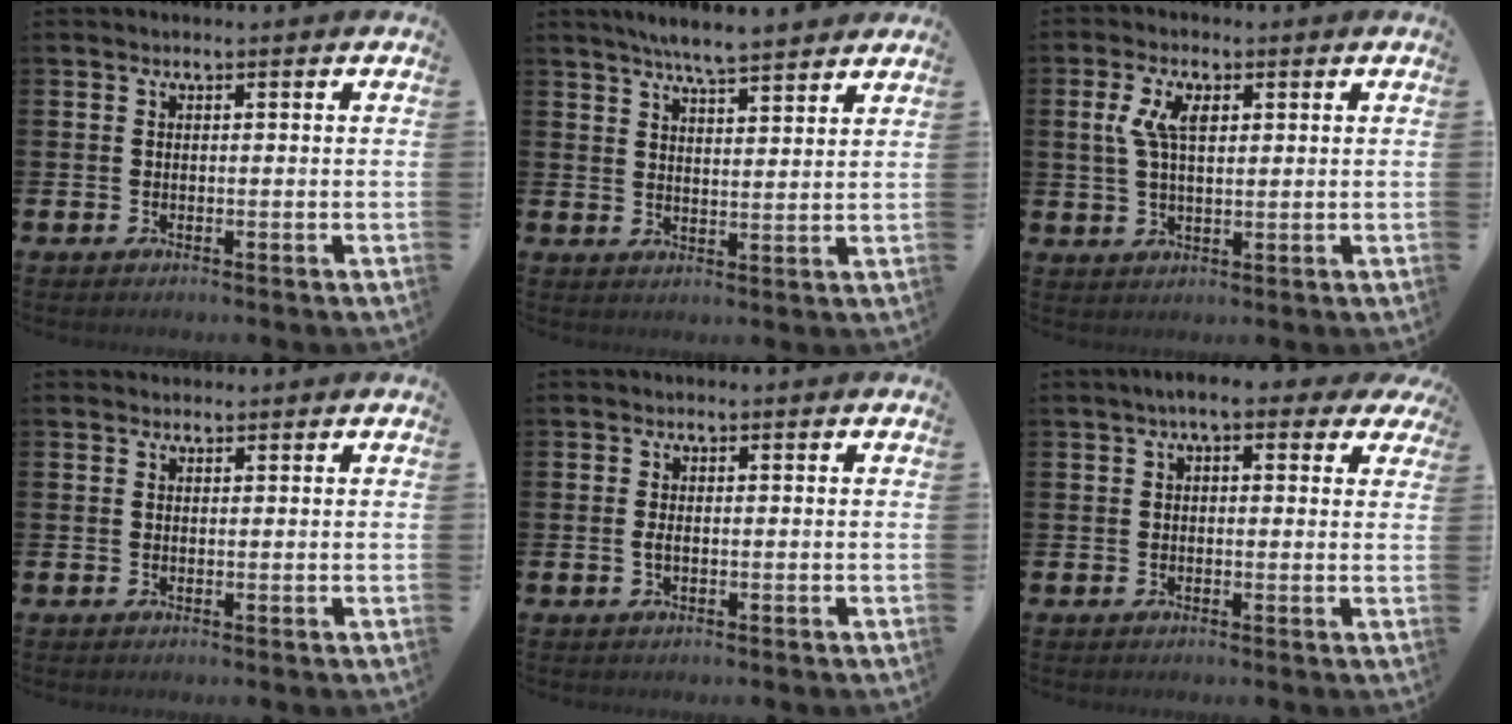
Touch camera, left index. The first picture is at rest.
{"total": 5.7, "force": [5.5, -0.2, 1.4], "torque": [-0.036, -0.029, 0.097]}
{"total": 4.9, "force": [2.0, 2.3, 3.9], "torque": [-0.072, 0.005, 0.031]}
{"total": 1.0, "force": [0.8, 0.4, -0.2], "torque": [0.014, 0.001, 0.014]}
{"total": 0.9, "force": [0.0, 0.3, 0.8], "torque": [-0.019, 0.001, 0.000]}
{"total": 4.4, "force": [2.9, 1.8, 2.8], "torque": [-0.044, -0.002, 0.046]}